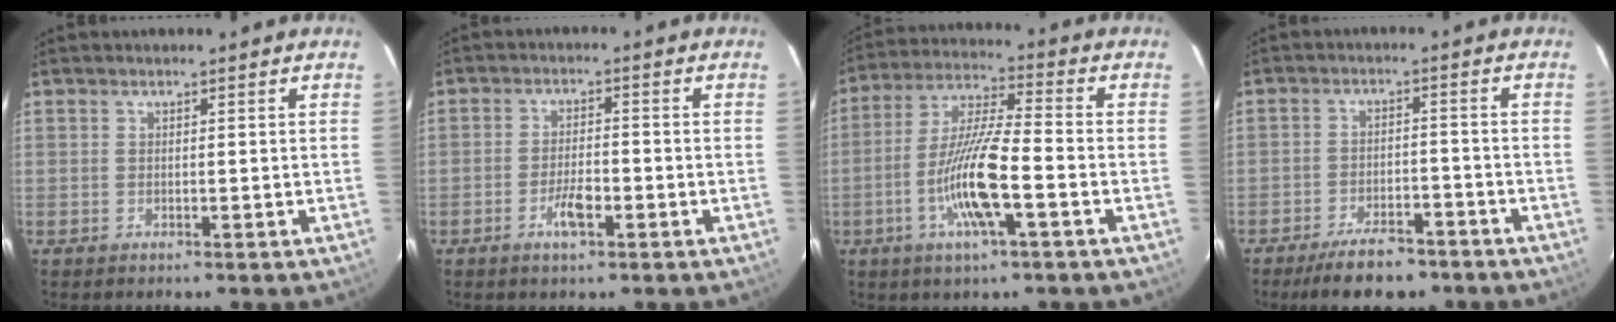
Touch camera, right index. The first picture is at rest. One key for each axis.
{"total": 4.1, "fx": -1.9, "fy": 1.0, "fz": 3.4, "tx": -0.066, "ty": 0.002, "tz": -0.035}
{"total": 12.4, "fx": -4.0, "fy": 1.2, "fz": 11.7, "tx": -0.230, "ty": -0.003, "tz": -0.076}
{"total": 8.0, "fx": -6.3, "fy": 2.9, "fz": 4.0, "tx": -0.067, "ty": -0.005, "tz": -0.105}